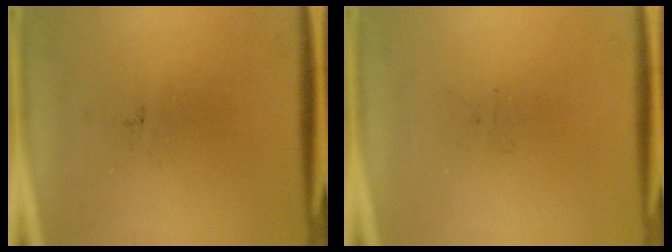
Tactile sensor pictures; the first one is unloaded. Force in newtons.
{"total": 0.0}